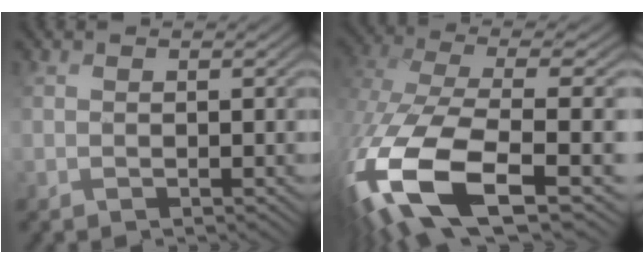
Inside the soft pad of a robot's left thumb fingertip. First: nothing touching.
{"total": 15.5, "force": [-4.6, 7.3, 12.9], "torque": [-0.349, -0.050, -0.049]}